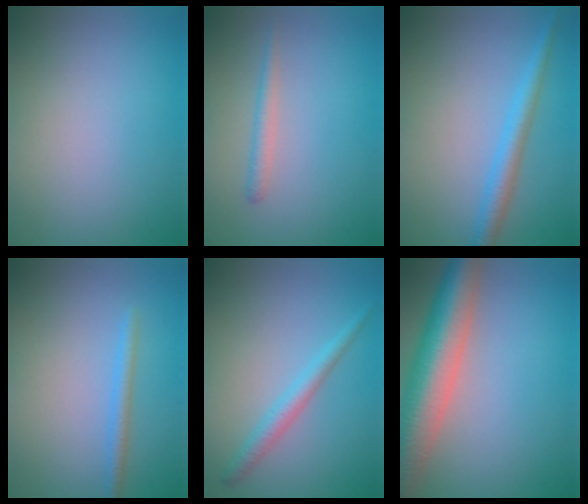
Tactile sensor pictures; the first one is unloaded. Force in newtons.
{"total": 1.3, "press": 1.3, "slide": 0.0}
{"total": 2.8, "press": 2.8, "slide": 0.2}
{"total": 1.7, "press": 1.7, "slide": 0.0}
{"total": 2.2, "press": 2.2, "slide": 0.1}
{"total": 9.3, "press": 9.3, "slide": 0.6}